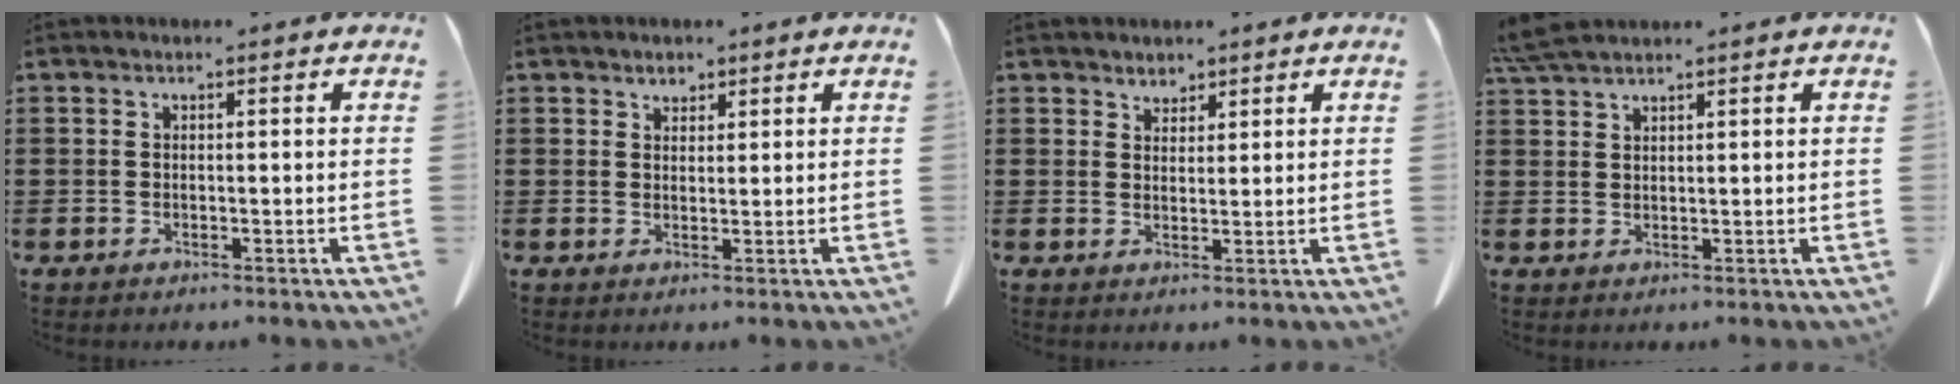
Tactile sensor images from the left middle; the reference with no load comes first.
{"total": 1.5, "force": [1.4, 0.6, 0.1], "torque": [-0.005, 0.000, 0.029]}
{"total": 2.0, "force": [1.9, 0.7, 0.0], "torque": [-0.004, 0.001, 0.038]}
{"total": 3.7, "force": [3.2, 0.3, 1.8], "torque": [-0.044, -0.001, 0.062]}